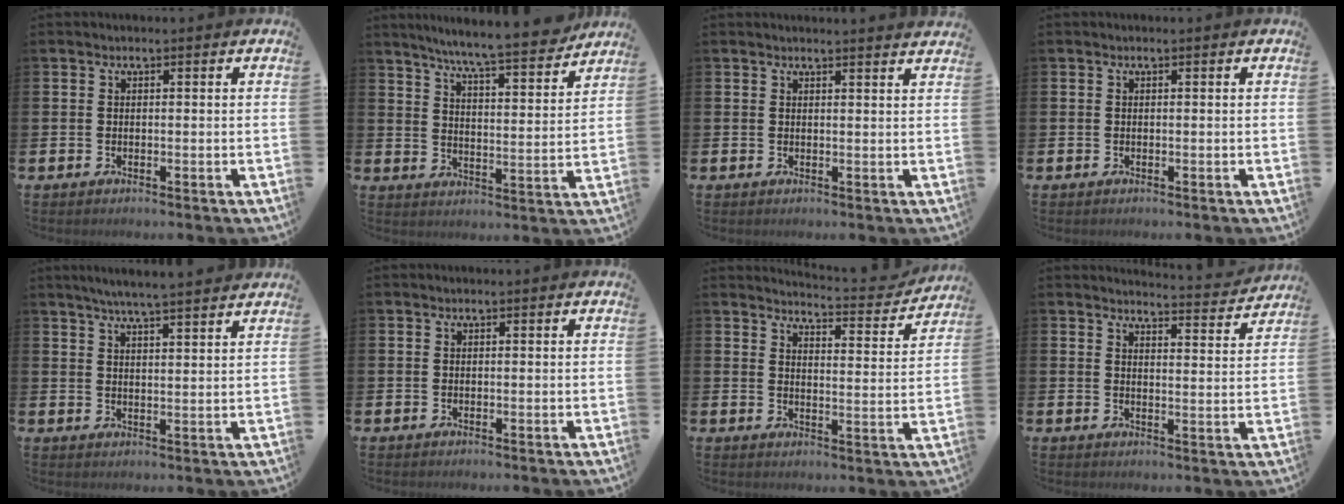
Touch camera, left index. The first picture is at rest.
{"total": 8.1, "force": [7.5, -0.2, 2.9], "torque": [-0.076, -0.054, 0.129]}
{"total": 1.5, "force": [1.5, -0.2, -0.1], "torque": [0.011, -0.013, 0.025]}
{"total": 0.0}
{"total": 5.2, "force": [5.0, -0.6, 1.4], "torque": [-0.036, -0.024, 0.086]}
{"total": 0.0}
{"total": 4.2, "force": [4.2, 0.2, 0.5], "torque": [-0.013, -0.039, 0.066]}
{"total": 4.0, "force": [4.0, 0.0, 0.4], "torque": [-0.007, -0.034, 0.067]}